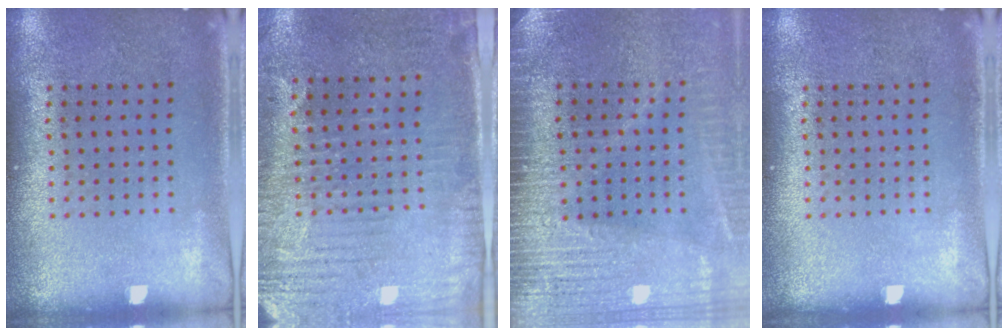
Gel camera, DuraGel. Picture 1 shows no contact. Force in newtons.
{"total": 3.0, "press": 2.6, "slide": 1.5}
{"total": 3.6, "press": 3.2, "slide": 1.6}
{"total": 0.0}